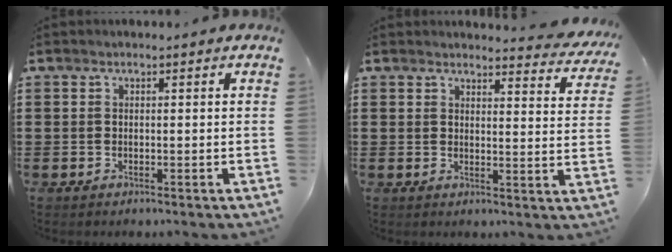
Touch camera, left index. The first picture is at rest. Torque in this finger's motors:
{"motor_torque": [-0.42, 0.41, -0.16, -0.03]}